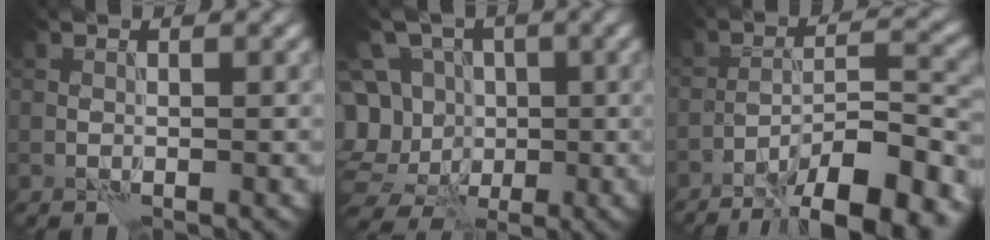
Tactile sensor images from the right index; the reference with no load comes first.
{"total": 11.2, "force": [-0.6, 10.1, 4.7], "torque": [-0.112, 0.026, -0.033]}
{"total": 12.1, "force": [-8.6, 2.9, 8.0], "torque": [-0.121, 0.012, -0.136]}